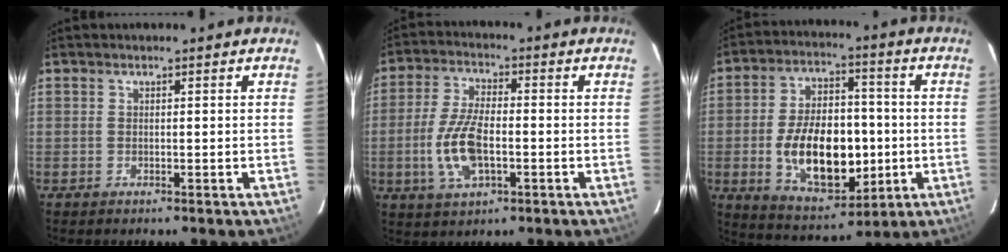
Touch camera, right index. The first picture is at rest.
{"total": 10.5, "force": [-2.4, 4.7, 9.0], "torque": [-0.191, 0.000, -0.042]}
{"total": 18.1, "force": [-2.9, 10.5, 14.5], "torque": [-0.272, 0.008, -0.024]}